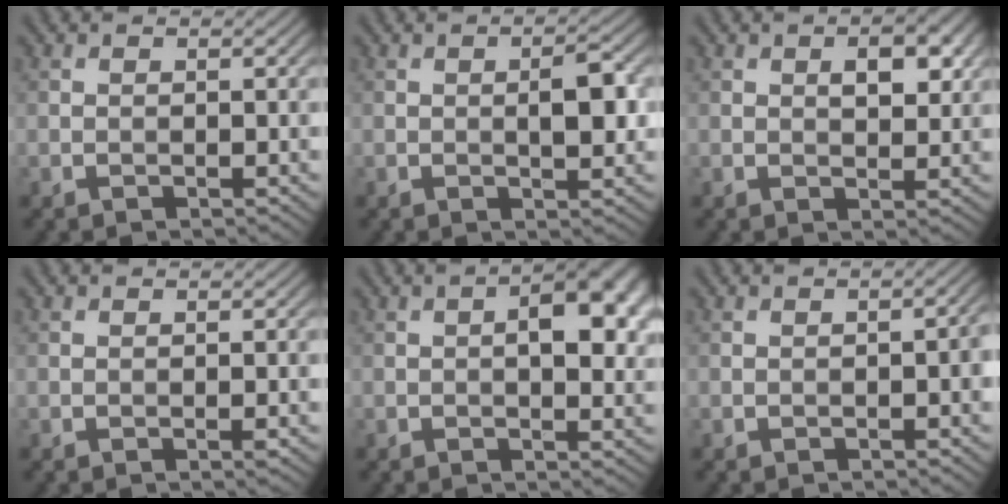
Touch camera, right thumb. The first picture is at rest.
{"total": 3.8, "force": [0.2, 1.3, 3.6], "torque": [-0.057, 0.005, 0.001]}
{"total": 4.3, "force": [1.4, 2.2, 3.4], "torque": [-0.052, 0.000, 0.022]}
{"total": 0.6, "force": [-0.2, 0.0, 0.6], "torque": [-0.010, -0.001, -0.003]}
{"total": 8.0, "force": [1.2, 3.6, 7.0], "torque": [-0.092, 0.009, 0.014]}
{"total": 1.8, "force": [-0.4, 0.4, 1.7], "torque": [-0.023, 0.006, -0.006]}